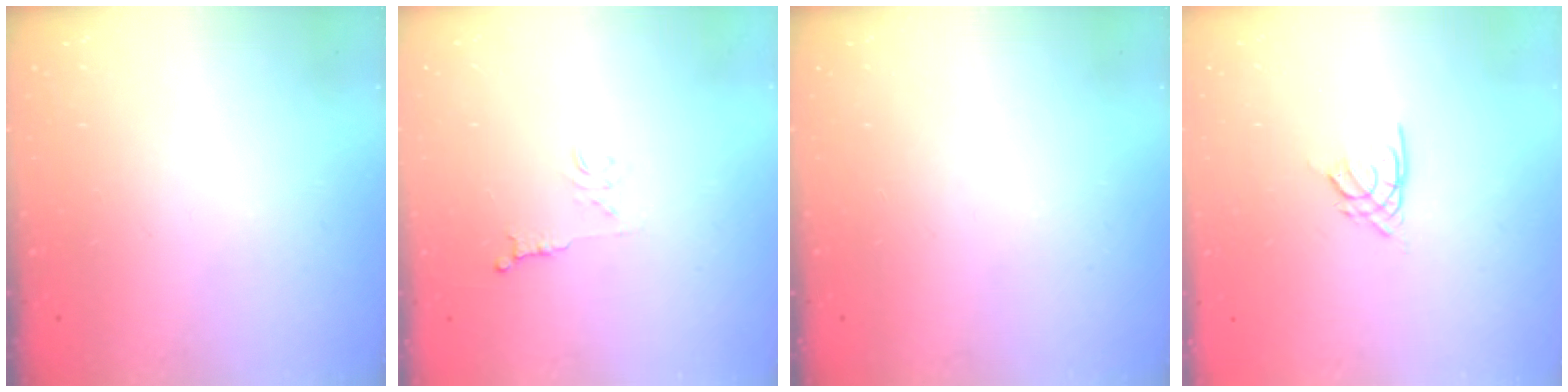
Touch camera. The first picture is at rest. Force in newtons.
{"total": 3.9, "press": 3.8, "slide": 0.5}
{"total": 0.0}
{"total": 2.2, "press": 2.1, "slide": 0.5}